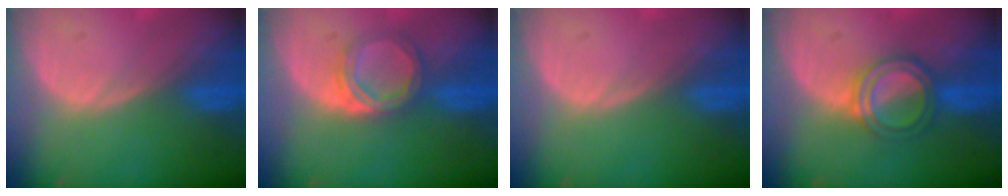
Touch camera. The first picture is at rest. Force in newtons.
{"total": 4.8, "press": 4.8, "slide": 0.3}
{"total": 0.0}
{"total": 5.6, "press": 5.3, "slide": 1.7}